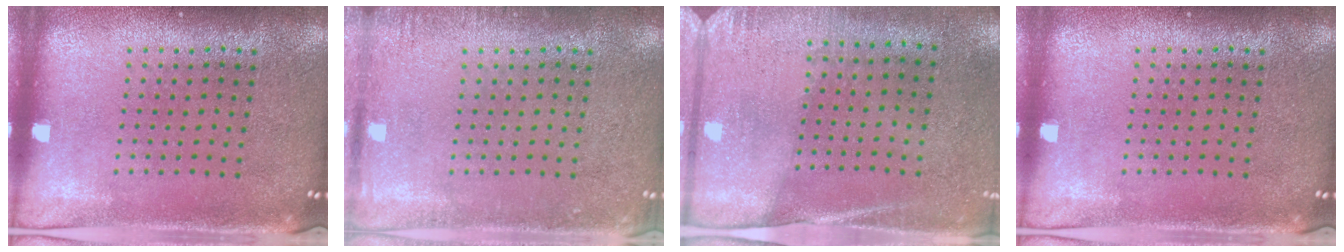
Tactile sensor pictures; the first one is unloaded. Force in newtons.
{"total": 1.5, "press": 1.4, "slide": 0.2}
{"total": 2.7, "press": 2.4, "slide": 1.3}
{"total": 0.0}